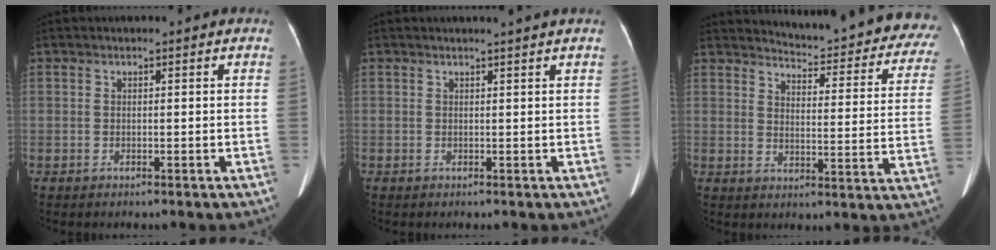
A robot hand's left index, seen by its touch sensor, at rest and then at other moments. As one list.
[{"total": 1.4, "force": [1.2, -0.4, 0.5], "torque": [-0.009, 0.003, 0.018]}, {"total": 23.3, "force": [21.9, 3.6, 7.2], "torque": [-0.077, -0.097, 0.240]}]